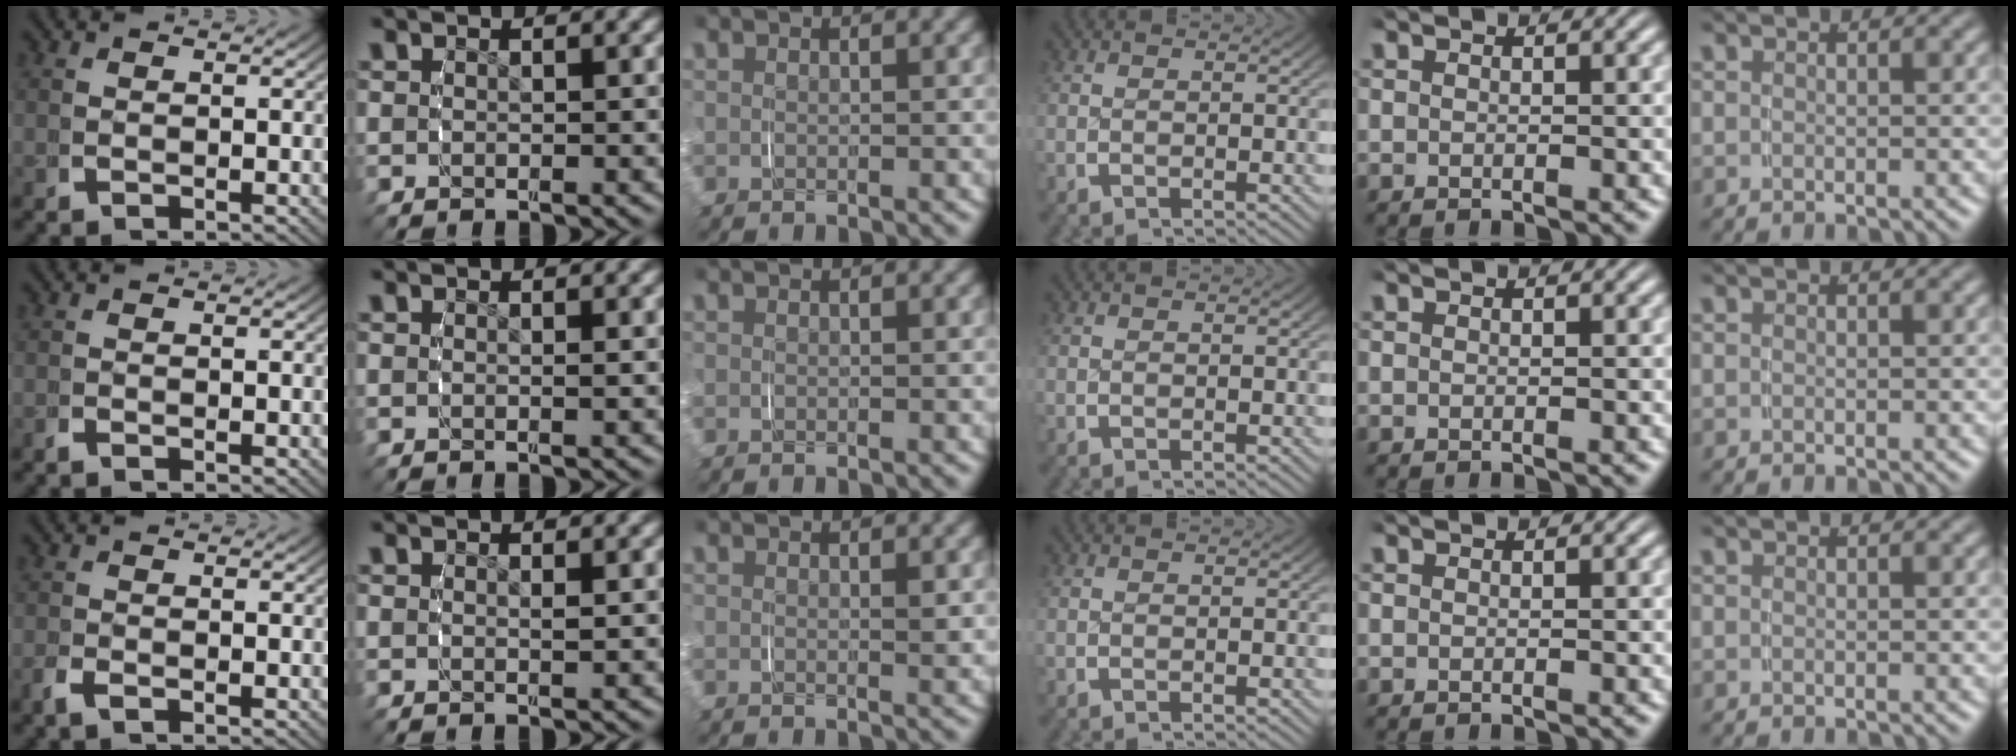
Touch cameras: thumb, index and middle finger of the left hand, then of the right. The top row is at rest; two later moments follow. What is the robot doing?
{"motion": "grasp_and_lifting", "object": "toothpaste"}